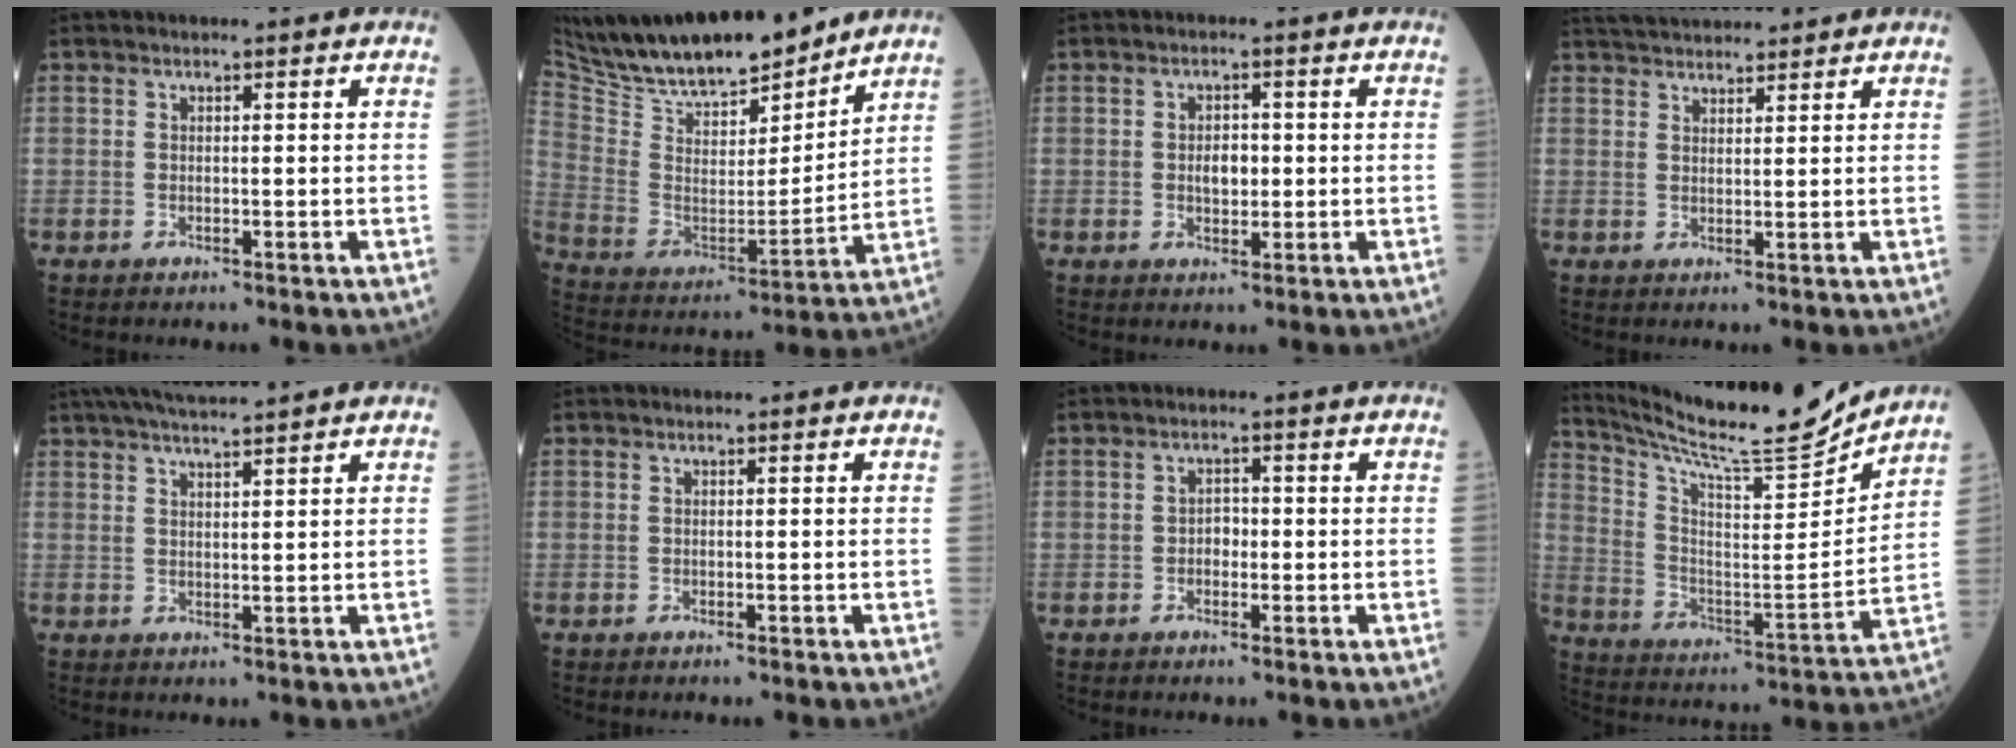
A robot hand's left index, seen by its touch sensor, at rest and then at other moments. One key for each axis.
{"total": 20.6, "fx": 17.9, "fy": 4.6, "fz": 9.2, "tx": -0.170, "ty": -0.006, "tz": 0.308}
{"total": 2.8, "fx": -0.2, "fy": 1.7, "fz": 2.3, "tx": -0.036, "ty": 0.000, "tz": -0.003}
{"total": 9.0, "fx": 8.4, "fy": 1.8, "fz": 2.8, "tx": -0.041, "ty": 0.030, "tz": 0.127}
{"total": 8.6, "fx": 7.5, "fy": -0.2, "fz": 4.1, "tx": -0.066, "ty": 0.026, "tz": 0.115}
{"total": 0.0}
{"total": 1.7, "fx": -0.6, "fy": 1.1, "fz": 1.1, "tx": -0.011, "ty": 0.002, "tz": -0.013}
{"total": 18.2, "fx": 17.2, "fy": -0.1, "fz": 5.9, "tx": -0.123, "ty": -0.050, "tz": 0.275}